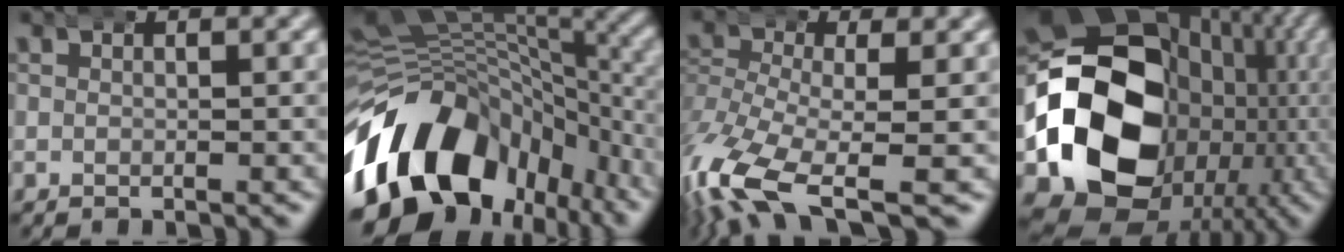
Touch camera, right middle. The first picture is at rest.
{"total": 18.5, "force": [-4.5, 13.3, 12.1], "torque": [-0.228, -0.029, -0.061]}
{"total": 8.1, "force": [-4.8, 3.5, 5.5], "torque": [-0.145, -0.053, -0.054]}
{"total": 27.9, "force": [-2.5, 20.3, 19.0], "torque": [-0.314, -0.046, -0.033]}